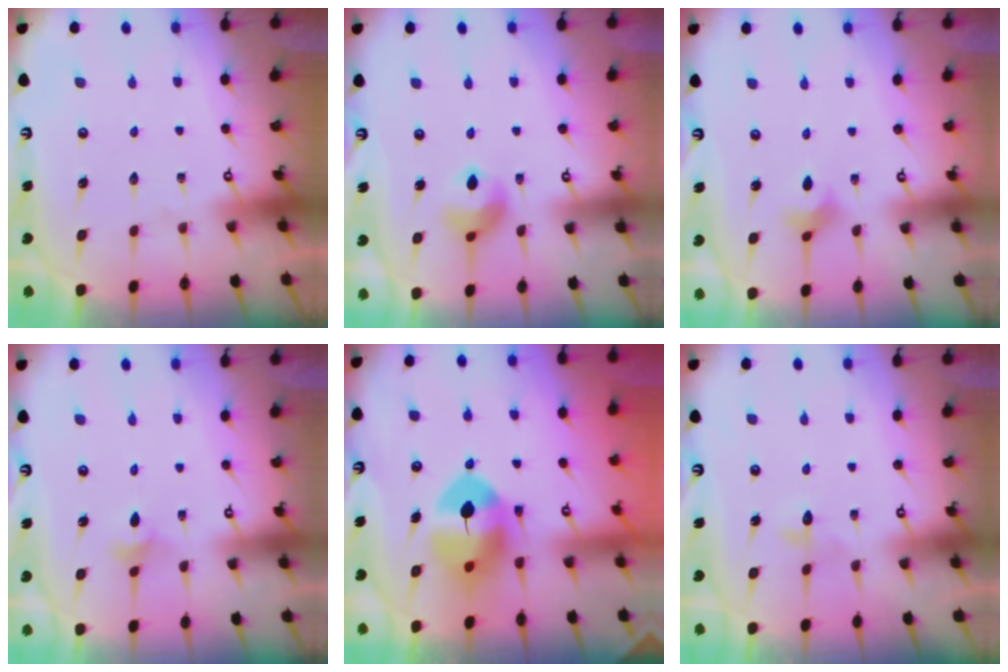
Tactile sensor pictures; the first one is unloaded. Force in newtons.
{"total": 10.0, "press": 9.9, "slide": 1.4}
{"total": 2.6, "press": 2.5, "slide": 0.6}
{"total": 3.2, "press": 3.1, "slide": 0.6}
{"total": 11.0, "press": 10.8, "slide": 1.9}
{"total": 3.2, "press": 3.1, "slide": 0.7}